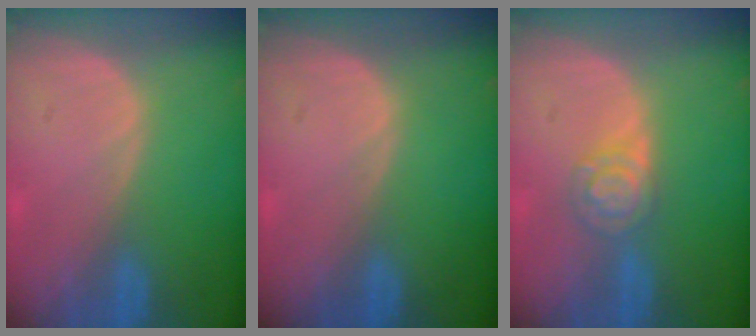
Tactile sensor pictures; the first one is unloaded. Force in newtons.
{"total": 0.0}
{"total": 4.3, "press": 4.3, "slide": 0.0}